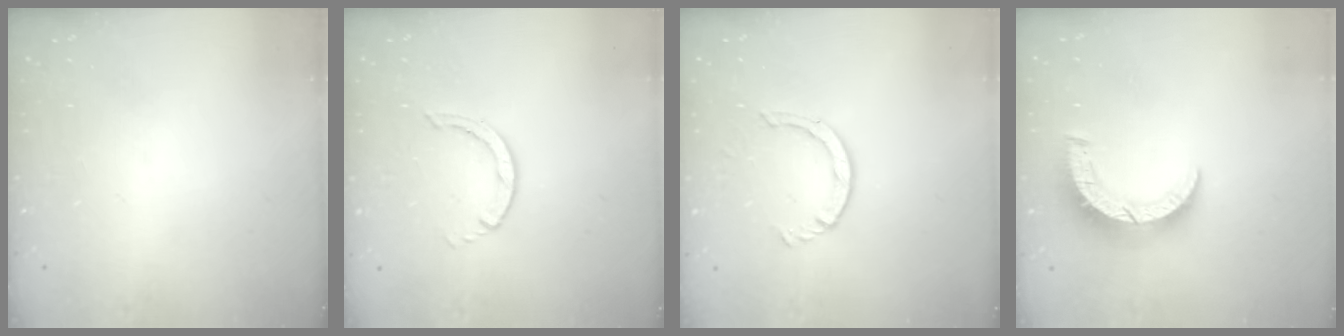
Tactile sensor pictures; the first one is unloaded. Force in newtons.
{"total": 0.6, "press": 0.6, "slide": 0.1}
{"total": 3.2, "press": 3.2, "slide": 0.3}
{"total": 8.0, "press": 8.0, "slide": 0.4}